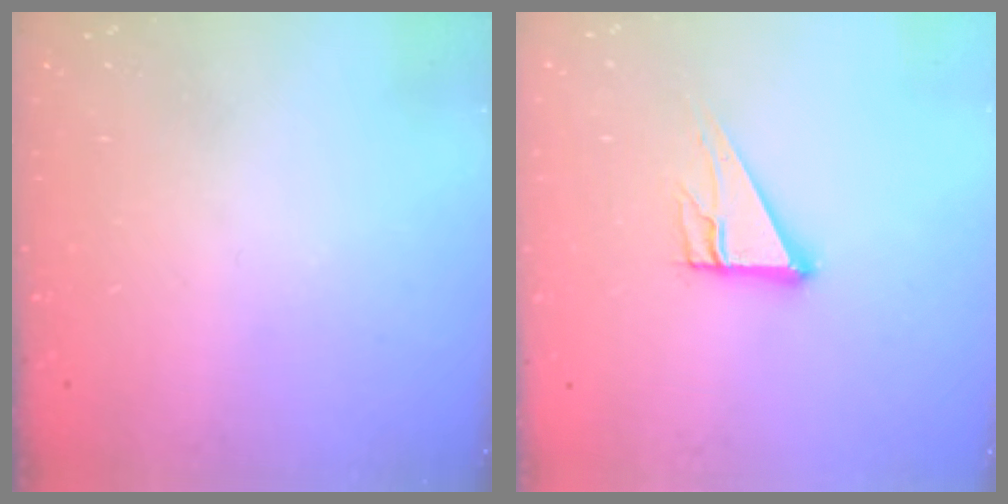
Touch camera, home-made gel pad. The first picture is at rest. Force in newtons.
{"total": 8.5, "press": 8.4, "slide": 0.8}